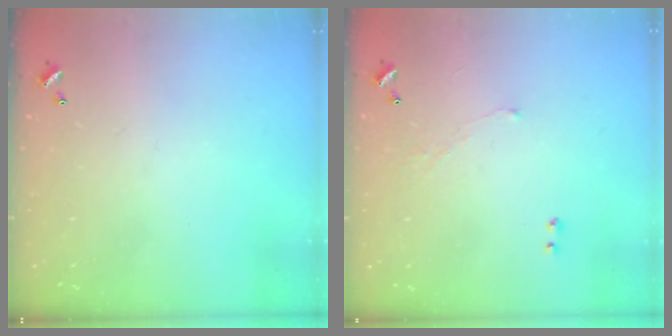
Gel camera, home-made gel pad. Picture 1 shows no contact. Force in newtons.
{"total": 2.5, "press": 2.4, "slide": 0.7}